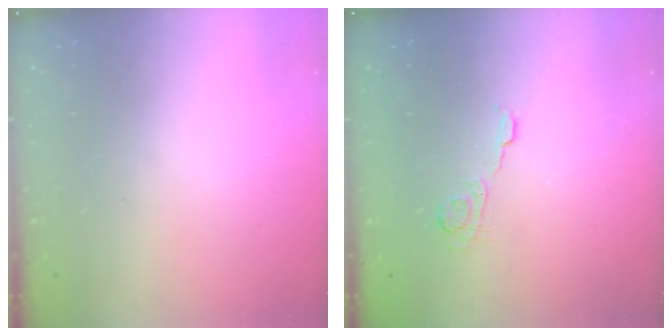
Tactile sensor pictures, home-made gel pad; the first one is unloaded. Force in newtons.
{"total": 4.1, "press": 4.1, "slide": 0.7}